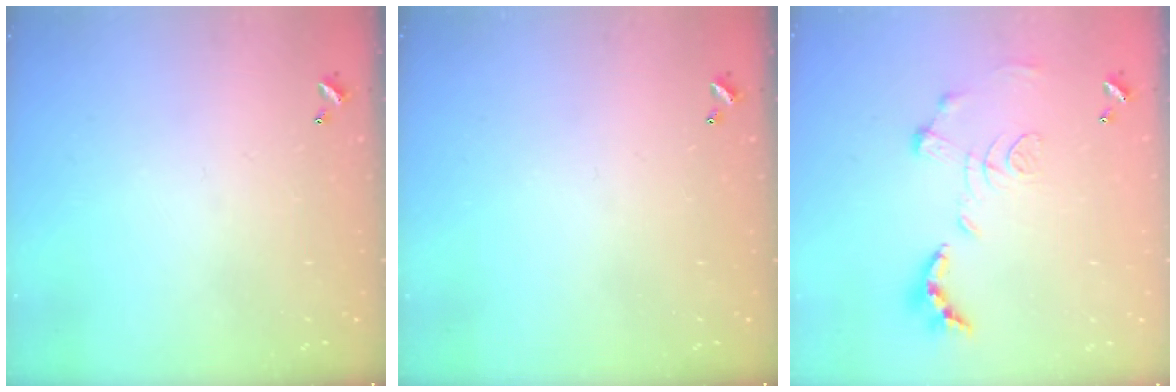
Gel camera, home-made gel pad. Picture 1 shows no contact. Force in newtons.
{"total": 0.0}
{"total": 1.2, "press": 0.4, "slide": 1.1}